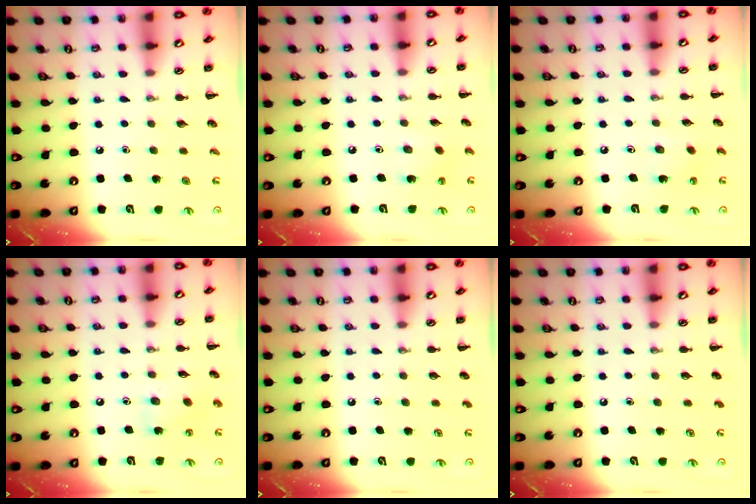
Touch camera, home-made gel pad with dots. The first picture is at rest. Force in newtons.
{"total": 1.6, "press": 1.5, "slide": 0.6}
{"total": 2.2, "press": 2.0, "slide": 0.7}
{"total": 5.6, "press": 5.6, "slide": 0.7}
{"total": 0.0}
{"total": 0.0}